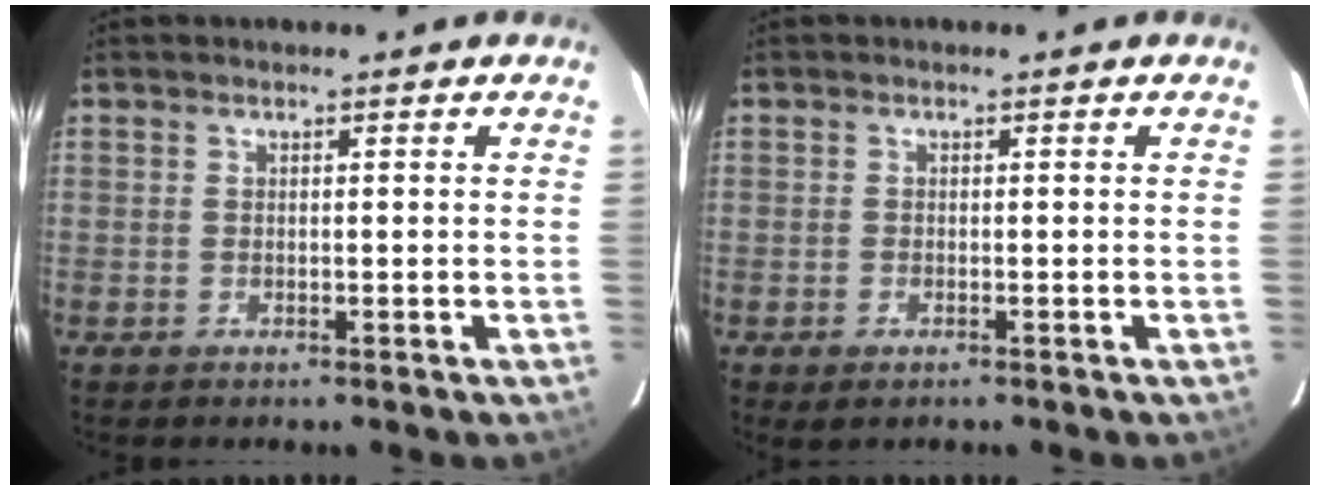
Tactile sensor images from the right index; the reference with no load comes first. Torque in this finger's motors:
{"motor_torque": [0.10, 0.01, -0.09, 0.00]}